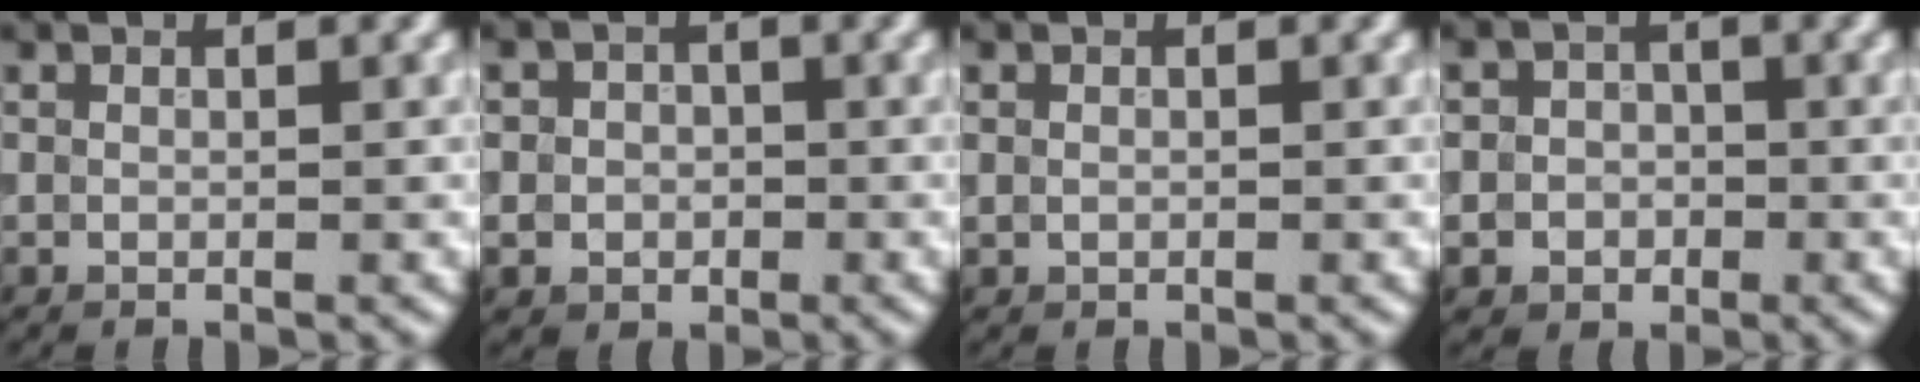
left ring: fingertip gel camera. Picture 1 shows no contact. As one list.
[{"total": 2.9, "force": [-0.3, 2.7, 0.8], "torque": [0.008, 0.000, -0.024]}, {"total": 0.5, "force": [0.0, 0.5, 0.2], "torque": [-0.003, -0.003, -0.001]}, {"total": 3.3, "force": [-0.7, 3.2, 0.7], "torque": [0.017, 0.006, -0.033]}]